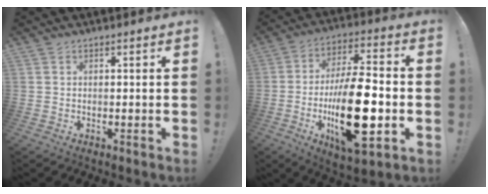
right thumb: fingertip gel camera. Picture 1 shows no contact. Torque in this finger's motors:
{"motor_torque": [2.46, 2.54, 1.51, -1.26, 0.56]}